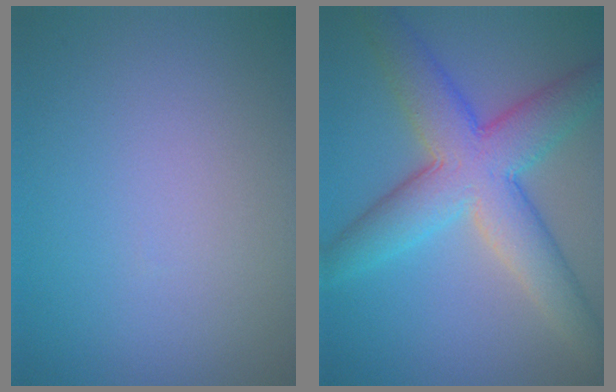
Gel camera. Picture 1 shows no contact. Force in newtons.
{"total": 8.5, "press": 8.4, "slide": 0.4}